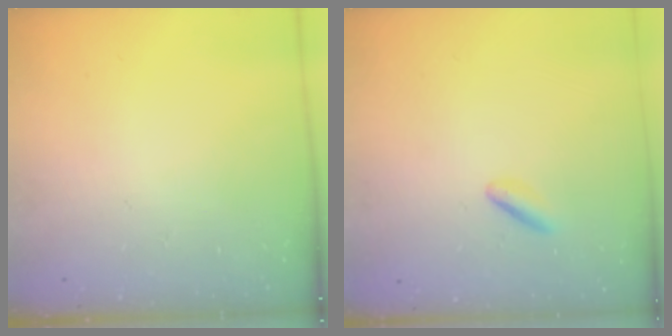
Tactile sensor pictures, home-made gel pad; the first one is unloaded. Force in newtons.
{"total": 0.8, "press": 0.5, "slide": 0.6}